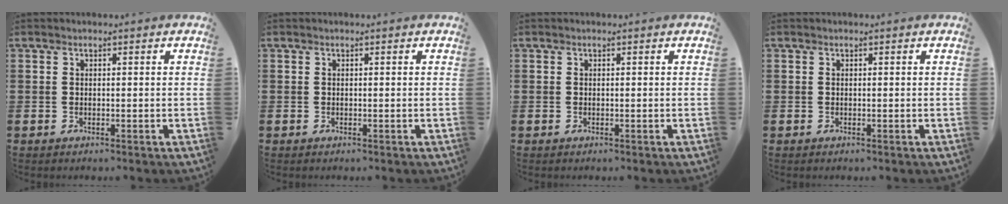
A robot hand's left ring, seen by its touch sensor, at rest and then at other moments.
{"total": 0.0}
{"total": 0.0}
{"total": 0.0}